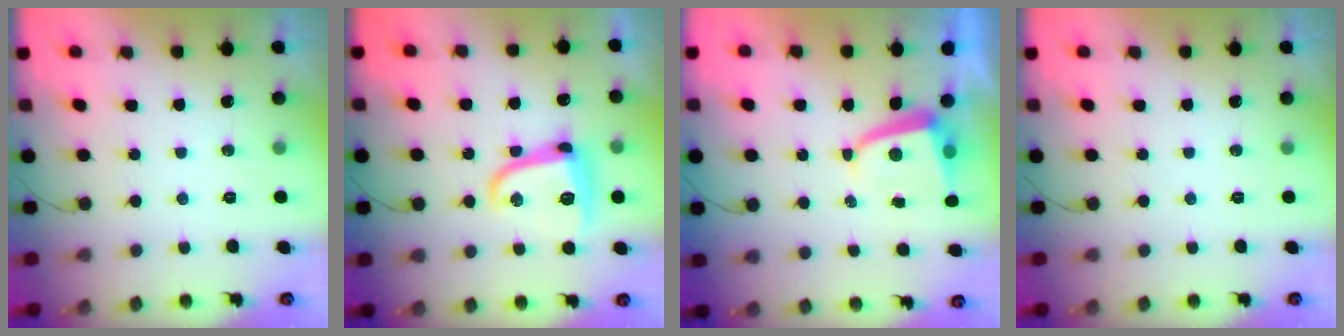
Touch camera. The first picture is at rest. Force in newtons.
{"total": 12.9, "press": 12.8, "slide": 0.6}
{"total": 4.2, "press": 4.2, "slide": 0.5}
{"total": 0.0}